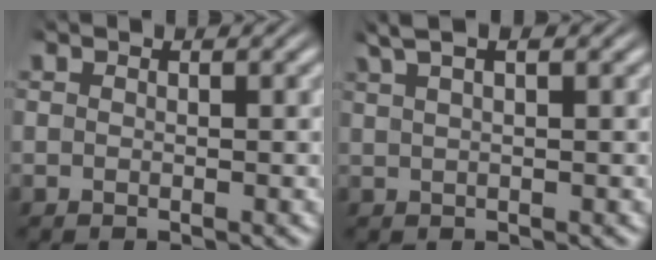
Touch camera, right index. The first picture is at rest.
{"total": 3.5, "force": [2.3, 1.1, 2.4], "torque": [-0.045, 0.013, 0.036]}